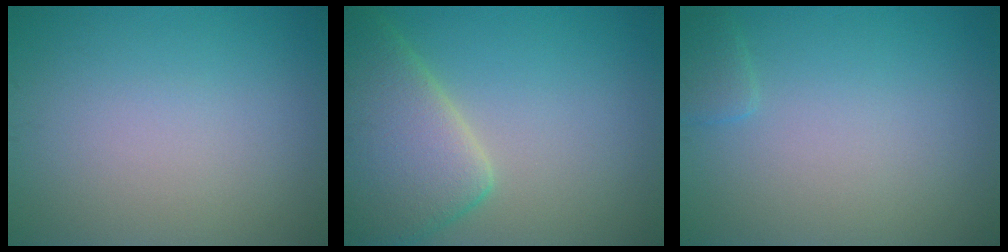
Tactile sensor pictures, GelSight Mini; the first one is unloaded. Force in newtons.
{"total": 8.1, "press": 8.1, "slide": 0.5}
{"total": 1.1, "press": 1.1, "slide": 0.1}